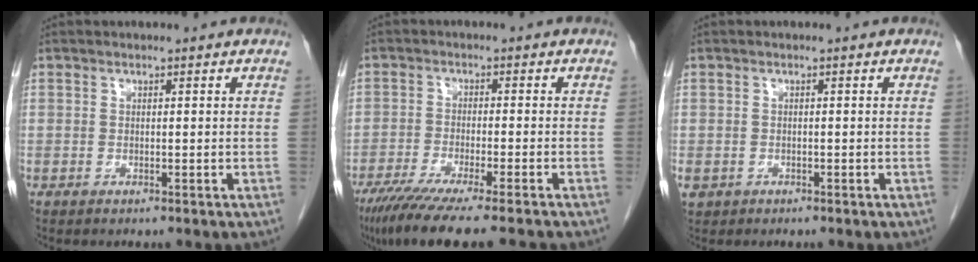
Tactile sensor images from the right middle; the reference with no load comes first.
{"total": 12.9, "force": [-10.4, -0.3, 7.6], "torque": [-0.107, -0.039, -0.165]}
{"total": 2.3, "force": [-1.2, 1.9, 0.6], "torque": [-0.012, 0.001, -0.016]}